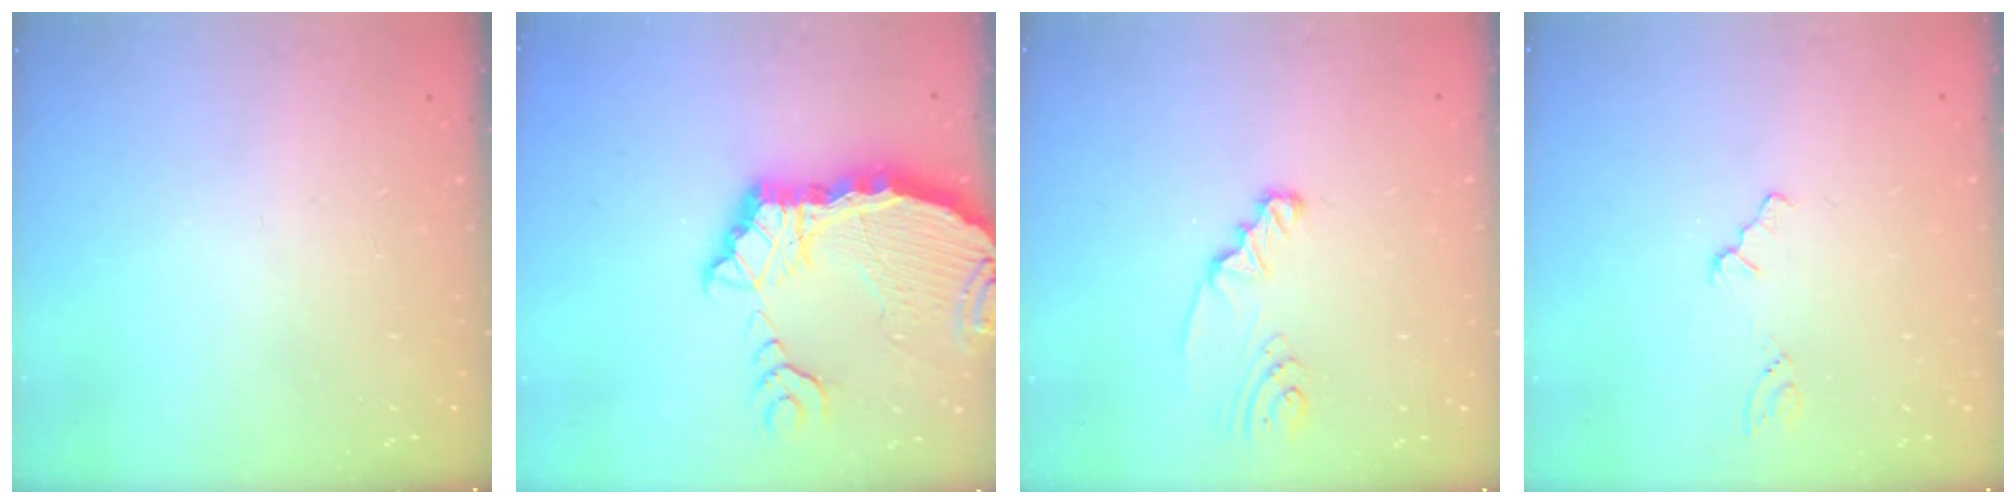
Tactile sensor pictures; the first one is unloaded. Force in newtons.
{"total": 9.8, "press": 9.7, "slide": 1.3}
{"total": 2.4, "press": 2.4, "slide": 0.3}
{"total": 0.0}